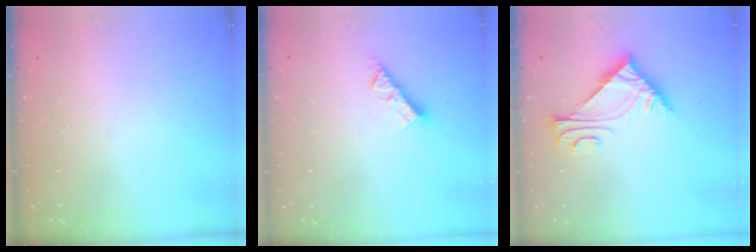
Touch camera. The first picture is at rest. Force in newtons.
{"total": 6.1, "press": 6.1, "slide": 0.4}
{"total": 6.7, "press": 6.7, "slide": 0.4}